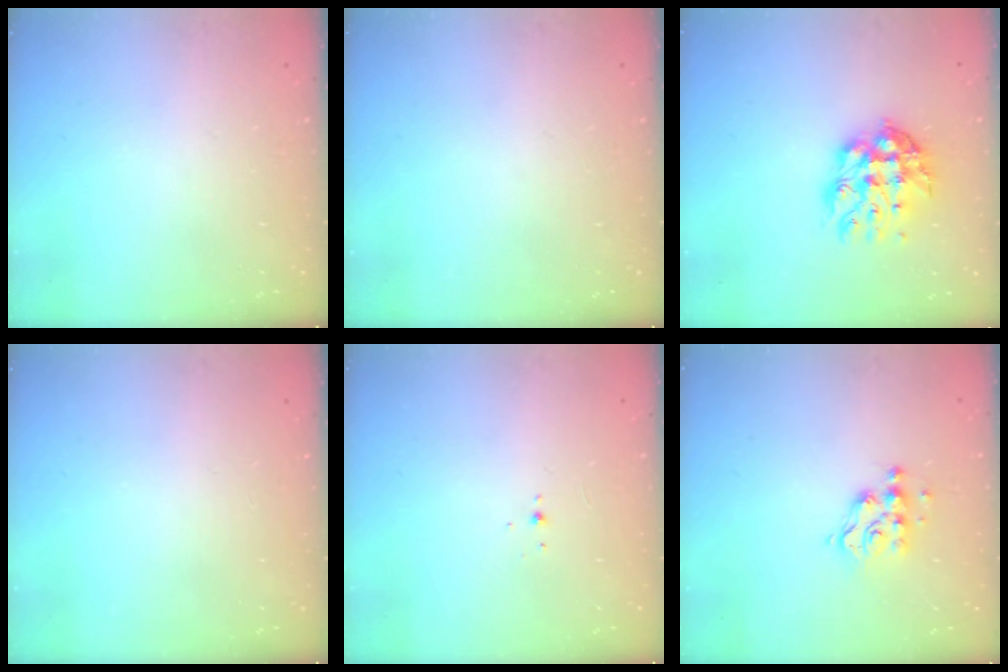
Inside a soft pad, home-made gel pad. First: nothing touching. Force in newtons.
{"total": 0.0}
{"total": 11.8, "press": 11.7, "slide": 1.1}
{"total": 0.0}
{"total": 2.1, "press": 1.9, "slide": 0.8}
{"total": 7.1, "press": 7.1, "slide": 0.3}